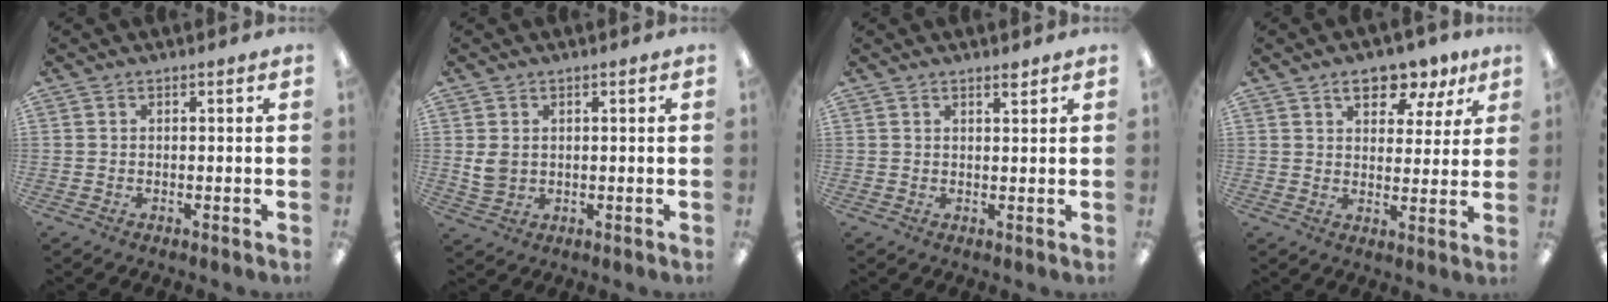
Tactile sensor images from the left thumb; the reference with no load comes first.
{"total": 3.8, "force": [1.0, 2.9, 2.3], "torque": [-0.052, 0.001, 0.019]}
{"total": 1.7, "force": [1.6, 0.1, 0.6], "torque": [-0.006, -0.006, 0.027]}
{"total": 8.8, "force": [6.1, 4.3, 4.8], "torque": [-0.054, -0.028, 0.101]}